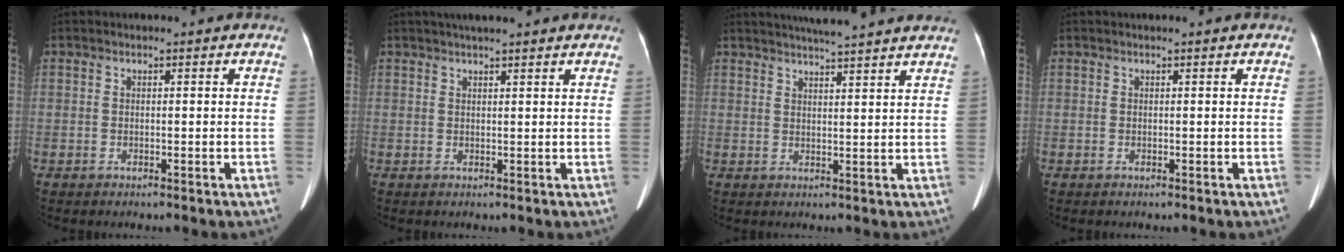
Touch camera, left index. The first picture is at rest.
{"total": 6.8, "force": [5.8, 0.5, 3.5], "torque": [-0.051, 0.033, 0.077]}
{"total": 12.5, "force": [11.3, -0.1, 5.4], "torque": [-0.085, 0.016, 0.139]}
{"total": 0.0}